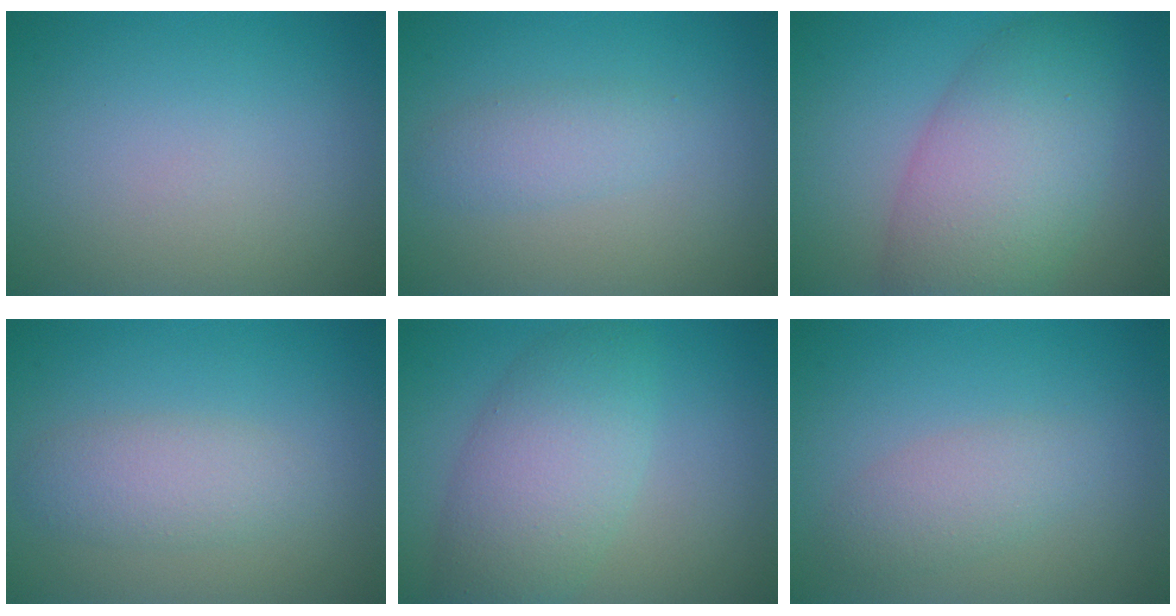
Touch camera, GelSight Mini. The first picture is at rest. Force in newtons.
{"total": 2.1, "press": 2.1, "slide": 0.1}
{"total": 8.2, "press": 8.2, "slide": 0.2}
{"total": 2.9, "press": 2.9, "slide": 0.2}
{"total": 6.1, "press": 6.1, "slide": 0.1}
{"total": 2.4, "press": 2.4, "slide": 0.0}